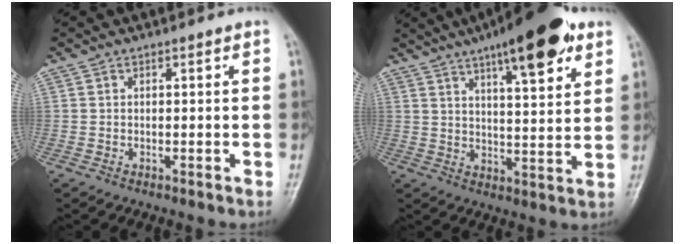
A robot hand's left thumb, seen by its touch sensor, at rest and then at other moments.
{"total": 16.7, "force": [9.7, 4.7, 12.8], "torque": [-0.164, -0.032, 0.143]}